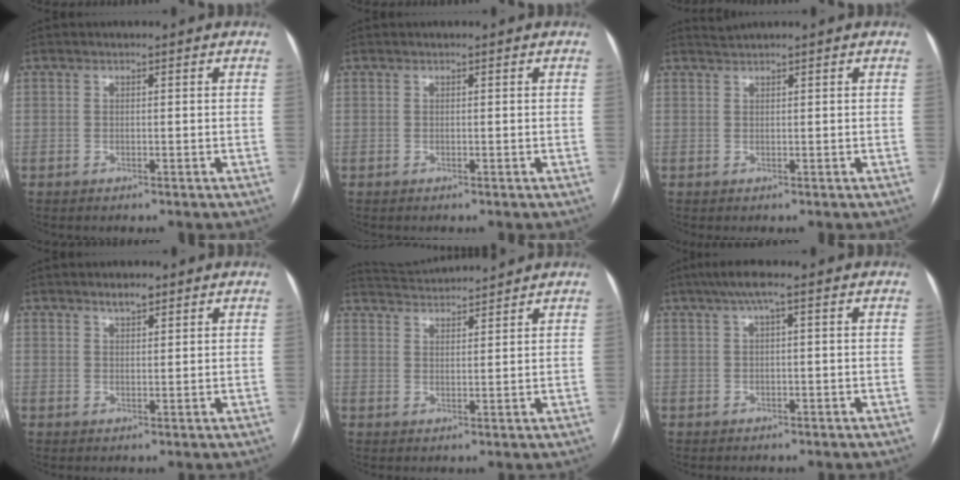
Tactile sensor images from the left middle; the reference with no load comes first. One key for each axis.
{"total": 0.0}
{"total": 1.0, "fx": 0.8, "fy": -0.5, "fz": -0.1, "tx": -0.004, "ty": 0.005, "tz": 0.025}
{"total": 2.1, "fx": 1.6, "fy": 0.6, "fz": 1.1, "tx": -0.023, "ty": 0.000, "tz": 0.028}
{"total": 7.3, "fx": 7.2, "fy": -0.8, "fz": 0.9, "tx": -0.030, "ty": 0.019, "tz": 0.118}
{"total": 3.4, "fx": 1.6, "fy": 0.0, "fz": 3.0, "tx": -0.059, "ty": 0.024, "tz": 0.032}